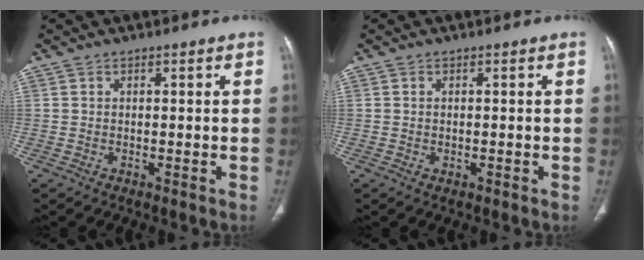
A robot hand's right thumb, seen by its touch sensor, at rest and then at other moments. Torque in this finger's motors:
{"motor_torque": [-0.25, -0.01, -0.13, 0.57, 0.02]}